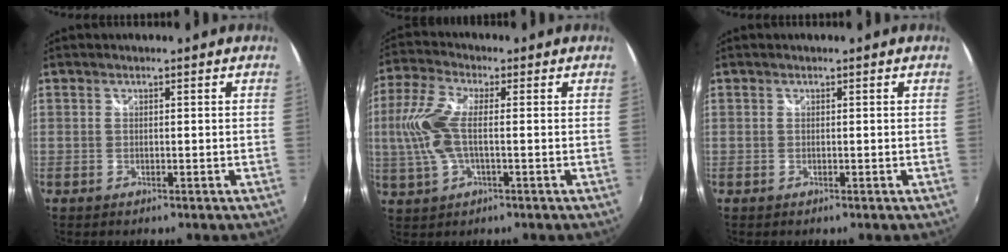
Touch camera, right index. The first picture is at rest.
{"total": 9.5, "force": [-0.3, 3.8, 8.7], "torque": [-0.195, 0.006, -0.006]}
{"total": 0.0}